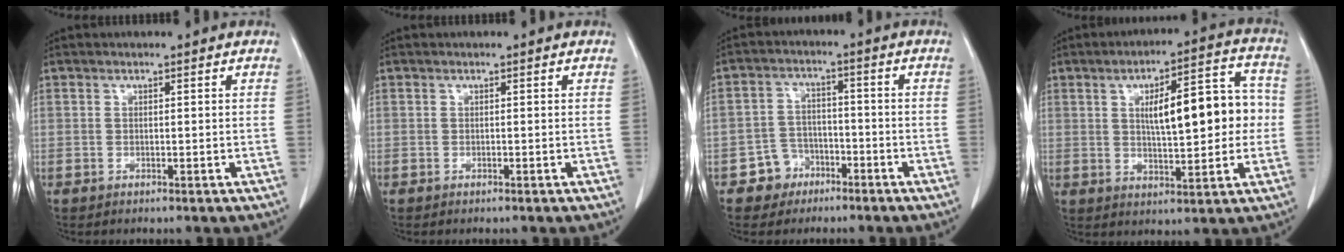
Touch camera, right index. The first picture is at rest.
{"total": 0.0}
{"total": 5.1, "force": [-3.0, 4.1, 0.2], "torque": [0.007, 0.015, -0.047]}
{"total": 13.0, "force": [1.3, 4.0, 12.3], "torque": [-0.175, 0.033, 0.024]}